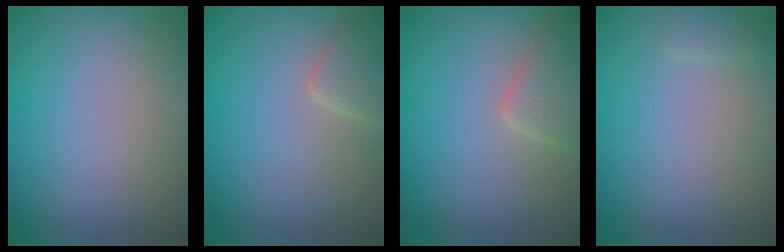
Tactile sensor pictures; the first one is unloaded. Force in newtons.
{"total": 2.4, "press": 2.4, "slide": 0.1}
{"total": 2.8, "press": 2.8, "slide": 0.2}
{"total": 0.8, "press": 0.8, "slide": 0.1}